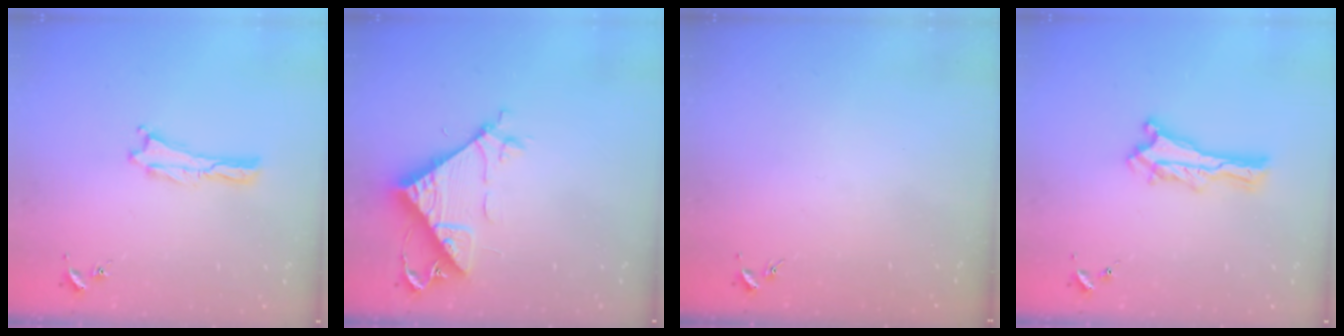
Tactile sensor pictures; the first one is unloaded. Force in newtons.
{"total": 9.7, "press": 9.7, "slide": 0.8}
{"total": 0.0}
{"total": 1.2, "press": 1.2, "slide": 0.2}